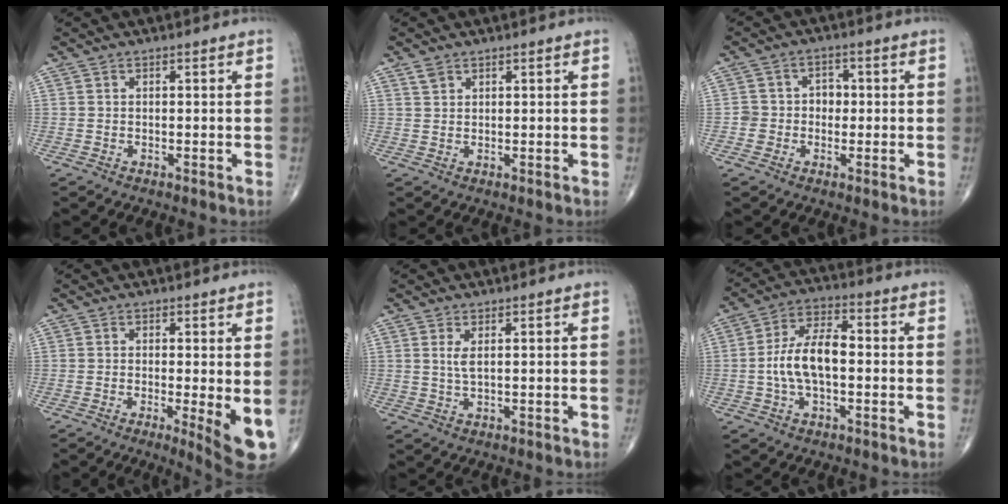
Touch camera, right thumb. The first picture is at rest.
{"total": 1.6, "force": [1.1, 1.0, 0.6], "torque": [-0.005, 0.001, 0.022]}
{"total": 4.6, "force": [-0.6, 4.3, 1.5], "torque": [0.005, 0.019, -0.016]}
{"total": 7.8, "force": [-1.5, 1.6, 7.5], "torque": [-0.103, -0.019, -0.020]}
{"total": 2.1, "force": [0.7, 0.6, 1.9], "torque": [-0.046, -0.008, 0.020]}
{"total": 10.5, "force": [-0.9, 5.1, 9.1], "torque": [-0.174, 0.028, -0.023]}